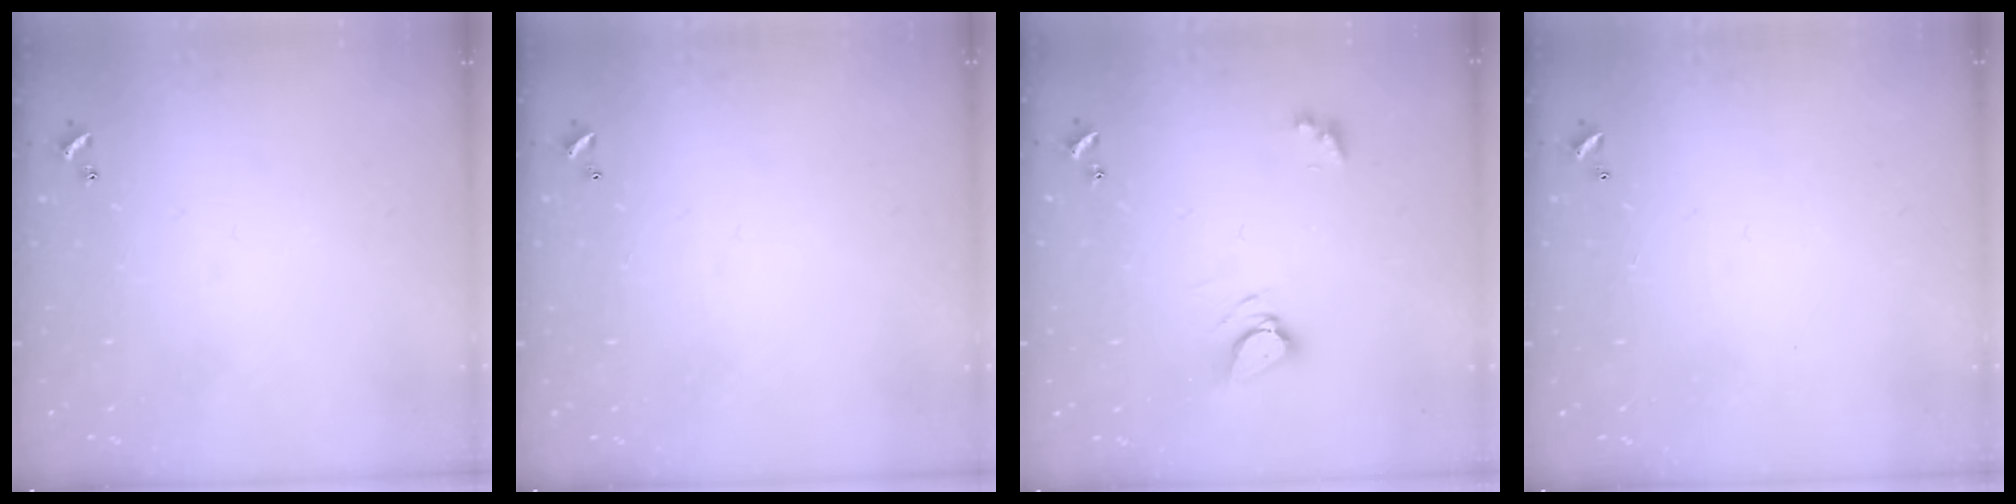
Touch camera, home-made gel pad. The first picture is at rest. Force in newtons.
{"total": 2.7, "press": 2.7, "slide": 0.1}
{"total": 4.7, "press": 4.7, "slide": 0.5}
{"total": 3.0, "press": 3.0, "slide": 0.1}